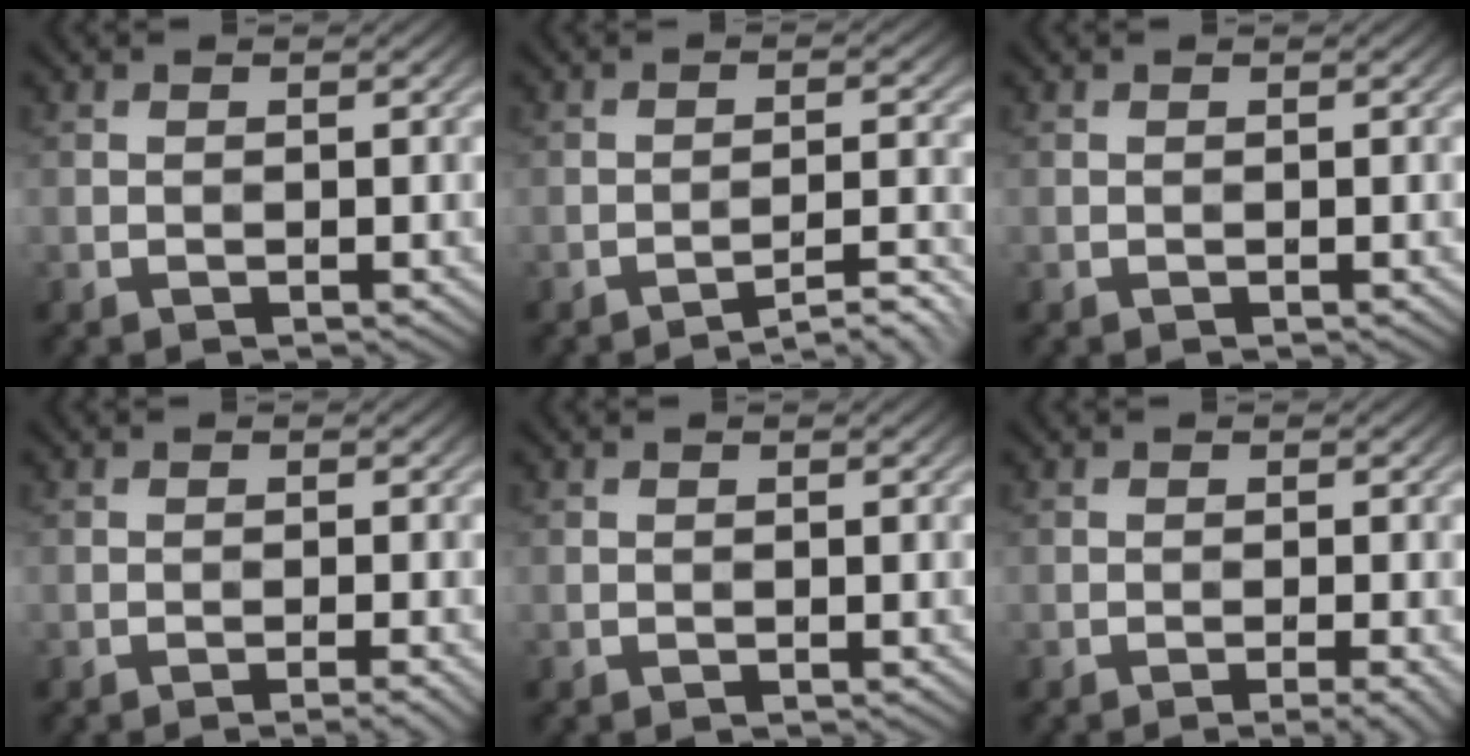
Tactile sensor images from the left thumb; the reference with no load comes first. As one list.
[{"total": 4.6, "force": [-3.9, 0.4, 2.4], "torque": [-0.041, 0.018, -0.058]}, {"total": 0.0}, {"total": 1.6, "force": [-0.8, 0.2, 1.3], "torque": [-0.016, 0.003, -0.018]}, {"total": 0.0}, {"total": 2.2, "force": [-1.1, 0.4, 1.9], "torque": [-0.025, 0.004, -0.020]}]